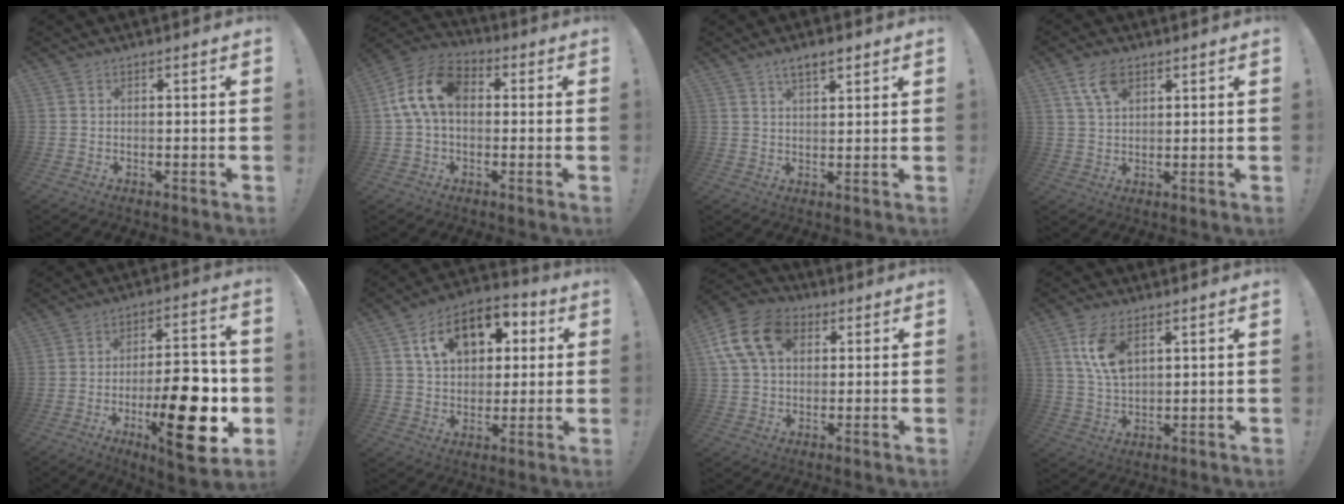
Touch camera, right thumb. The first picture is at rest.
{"total": 13.5, "force": [1.7, 8.9, 10.0], "torque": [-0.200, 0.022, 0.036]}
{"total": 5.3, "force": [3.4, 2.1, 3.4], "torque": [-0.052, -0.012, 0.059]}
{"total": 7.1, "force": [3.6, 4.1, 4.6], "torque": [-0.083, -0.005, 0.070]}
{"total": 22.3, "force": [-6.0, 7.6, 20.1], "torque": [-0.284, 0.021, -0.083]}
{"total": 15.2, "force": [6.3, 10.6, 8.9], "torque": [-0.132, -0.020, 0.114]}
{"total": 15.6, "force": [5.2, 11.3, 9.5], "torque": [-0.169, -0.005, 0.102]}
{"total": 9.9, "force": [4.4, 5.3, 7.0], "torque": [-0.131, -0.013, 0.080]}